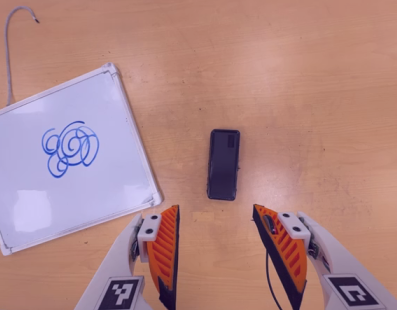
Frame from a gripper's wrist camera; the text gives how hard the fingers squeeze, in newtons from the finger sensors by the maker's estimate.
{"total": 0.0}